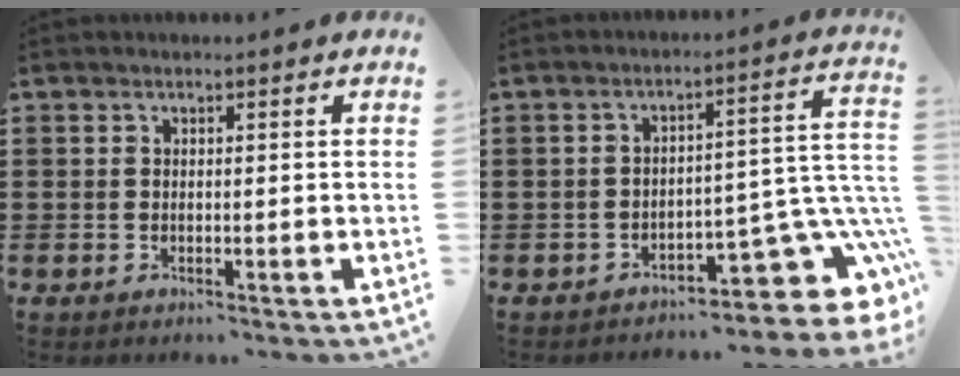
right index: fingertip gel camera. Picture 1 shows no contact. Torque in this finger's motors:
{"motor_torque": [1.14, -1.00, 0.29, 0.01]}